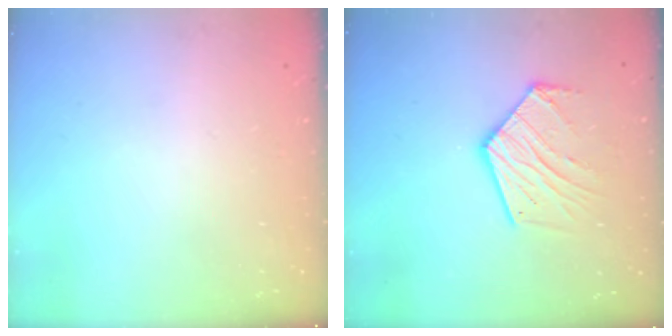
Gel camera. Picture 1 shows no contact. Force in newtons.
{"total": 14.8, "press": 14.7, "slide": 1.1}